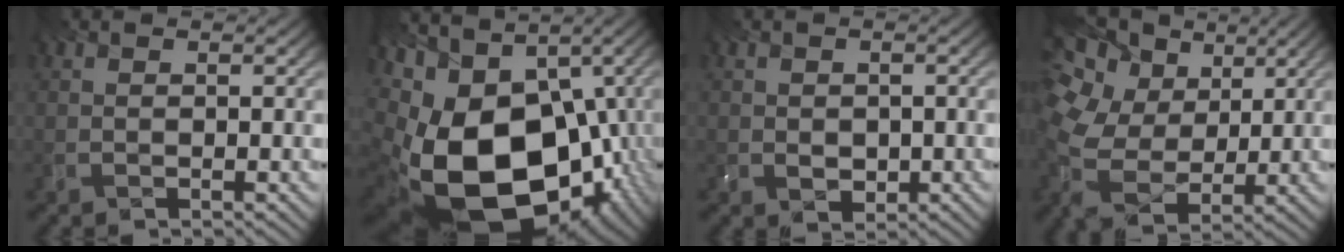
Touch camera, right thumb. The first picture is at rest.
{"total": 20.8, "force": [-7.6, 13.5, 13.9], "torque": [-0.321, -0.067, -0.084]}
{"total": 0.9, "force": [-0.7, 0.6, 0.2], "torque": [-0.032, -0.007, 0.016]}
{"total": 12.5, "force": [3.2, 9.1, 7.9], "torque": [-0.245, 0.026, 0.089]}